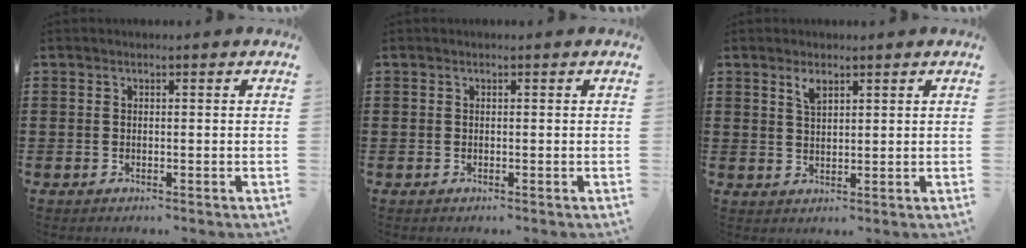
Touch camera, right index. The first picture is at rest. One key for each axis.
{"total": 0.0}
{"total": 2.3, "fx": 1.6, "fy": 0.8, "fz": 1.4, "tx": -0.031, "ty": 0.003, "tz": 0.029}